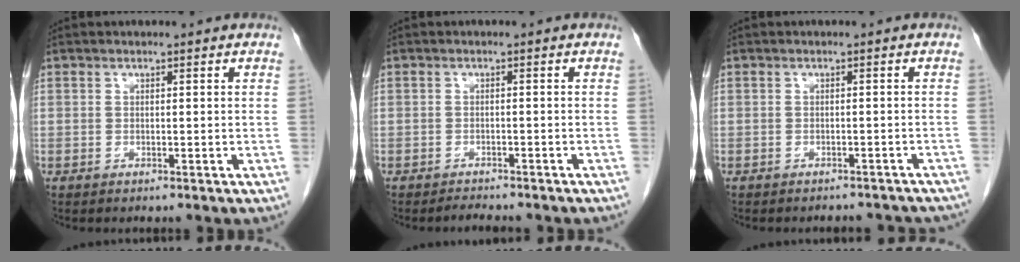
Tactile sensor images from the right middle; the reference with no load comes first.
{"total": 2.3, "force": [-2.2, 0.3, 0.7], "torque": [-0.016, -0.005, -0.027]}
{"total": 7.3, "force": [-6.8, 2.4, 1.5], "torque": [-0.012, 0.002, -0.065]}